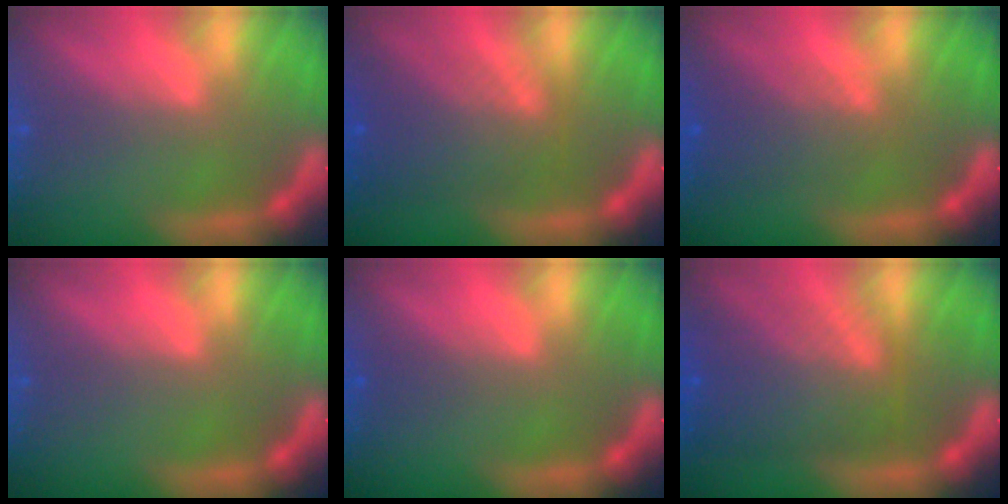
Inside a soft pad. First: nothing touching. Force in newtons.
{"total": 6.0}
{"total": 4.1}
{"total": 0.0}
{"total": 1.0}
{"total": 7.6}